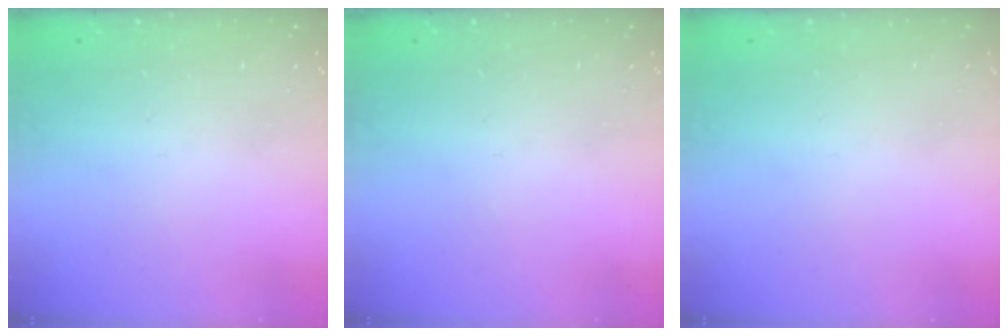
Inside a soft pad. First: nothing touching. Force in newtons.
{"total": 0.0}
{"total": 0.0}